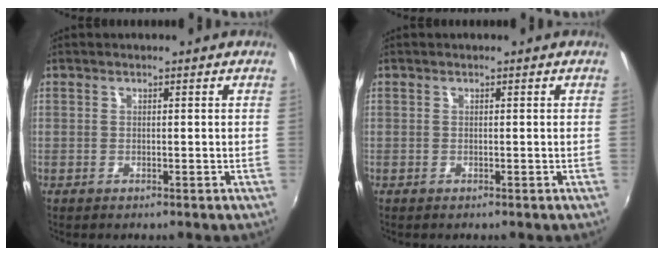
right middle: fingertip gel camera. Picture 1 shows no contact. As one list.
[{"total": 0.0}]